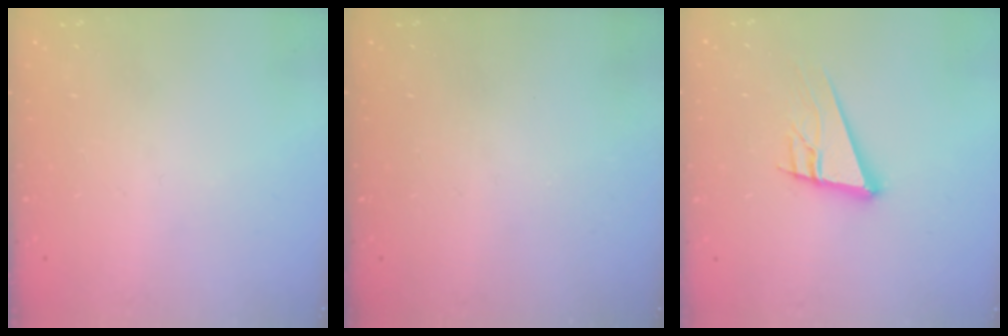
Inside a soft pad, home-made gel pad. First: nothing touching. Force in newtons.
{"total": 0.0}
{"total": 13.1, "press": 12.7, "slide": 3.4}